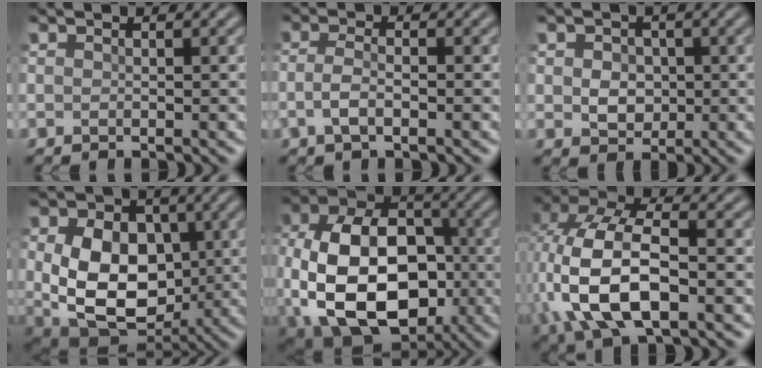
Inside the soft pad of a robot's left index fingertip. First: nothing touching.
{"total": 2.3, "force": [-0.7, 0.9, 2.0], "torque": [-0.043, 0.002, -0.019]}
{"total": 2.9, "force": [0.1, 2.4, 1.7], "torque": [-0.029, -0.002, 0.000]}
{"total": 11.4, "force": [0.3, 8.2, 7.8], "torque": [-0.140, -0.021, 0.016]}
{"total": 15.8, "force": [-2.3, 10.8, 11.3], "torque": [-0.214, -0.027, -0.030]}
{"total": 10.7, "force": [-2.2, 5.4, 9.0], "torque": [-0.194, 0.005, -0.048]}